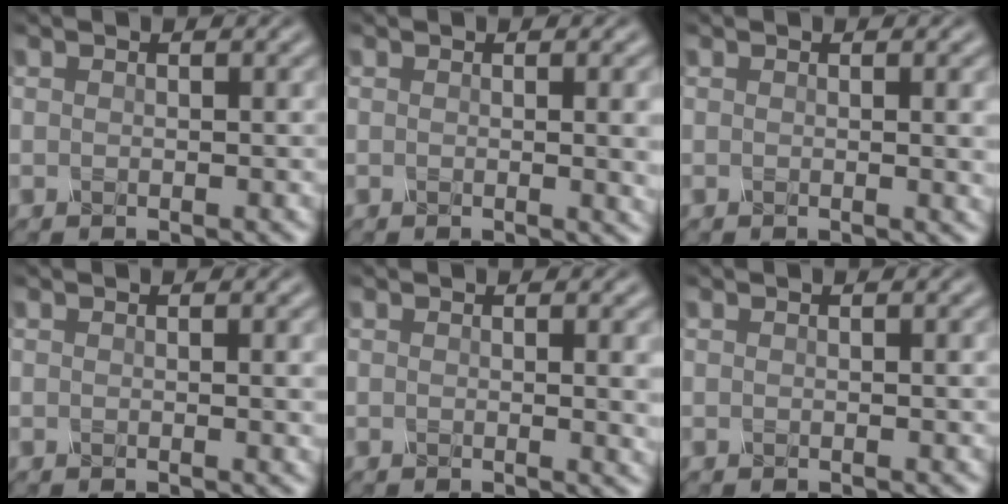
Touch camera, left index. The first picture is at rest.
{"total": 4.3, "force": [0.3, 1.6, 4.0], "torque": [-0.029, 0.004, 0.005]}
{"total": 2.8, "force": [0.3, 1.0, 2.6], "torque": [-0.020, 0.002, 0.002]}
{"total": 1.9, "force": [0.3, 0.7, 1.7], "torque": [-0.012, 0.003, 0.000]}
{"total": 3.7, "force": [0.4, 1.3, 3.5], "torque": [-0.028, 0.003, 0.005]}
{"total": 1.0, "force": [0.1, 0.4, 0.9], "torque": [-0.006, 0.002, -0.002]}